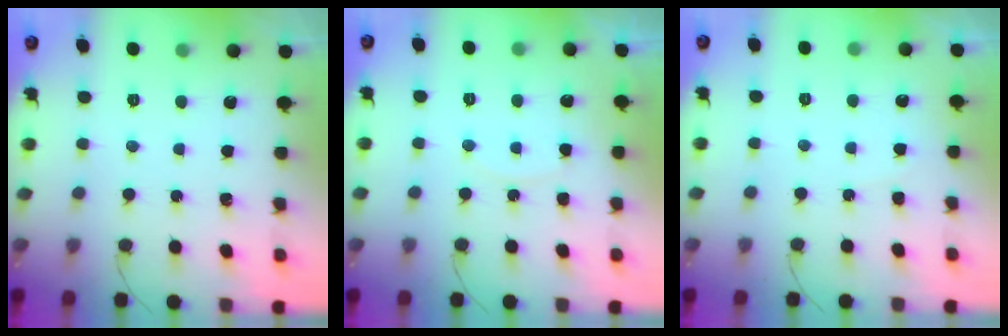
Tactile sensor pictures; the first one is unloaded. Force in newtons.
{"total": 5.9, "press": 5.9, "slide": 0.4}
{"total": 4.2, "press": 4.2, "slide": 0.3}